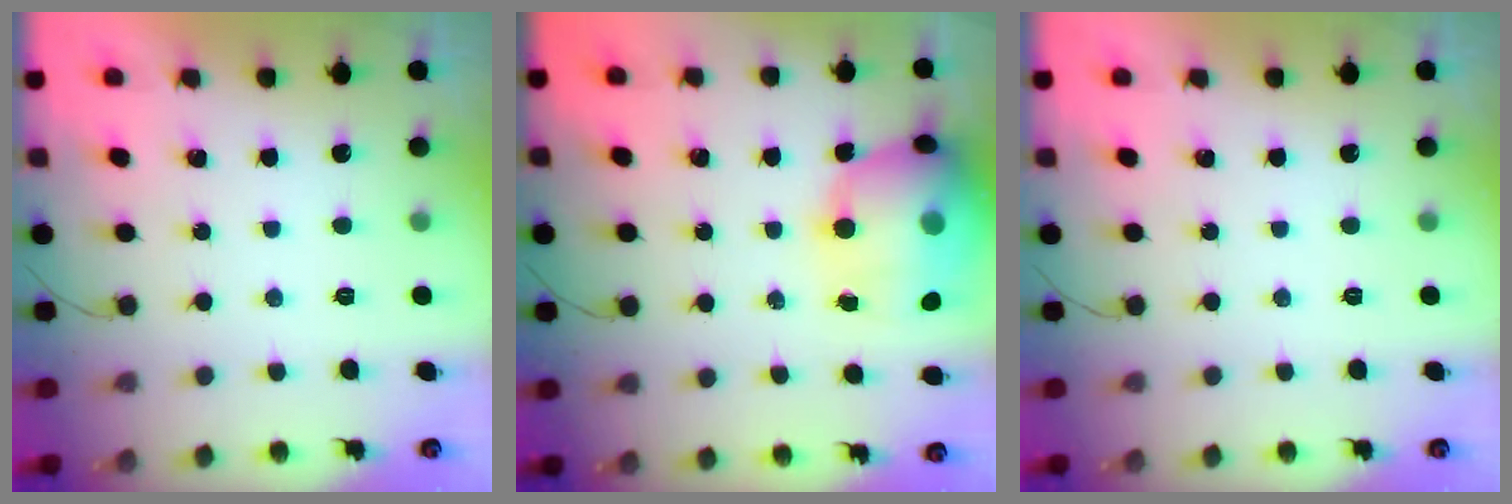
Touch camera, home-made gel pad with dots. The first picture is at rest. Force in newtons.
{"total": 18.9, "press": 18.7, "slide": 3.0}
{"total": 0.0}